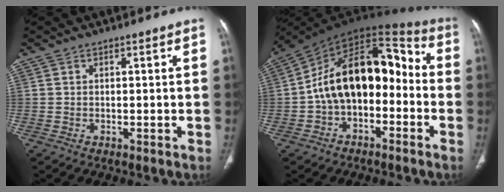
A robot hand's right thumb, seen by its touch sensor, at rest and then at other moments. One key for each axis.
{"total": 18.1, "fx": -2.6, "fy": 11.3, "fz": 13.9, "tx": -0.192, "ty": 0.076, "tz": -0.052}